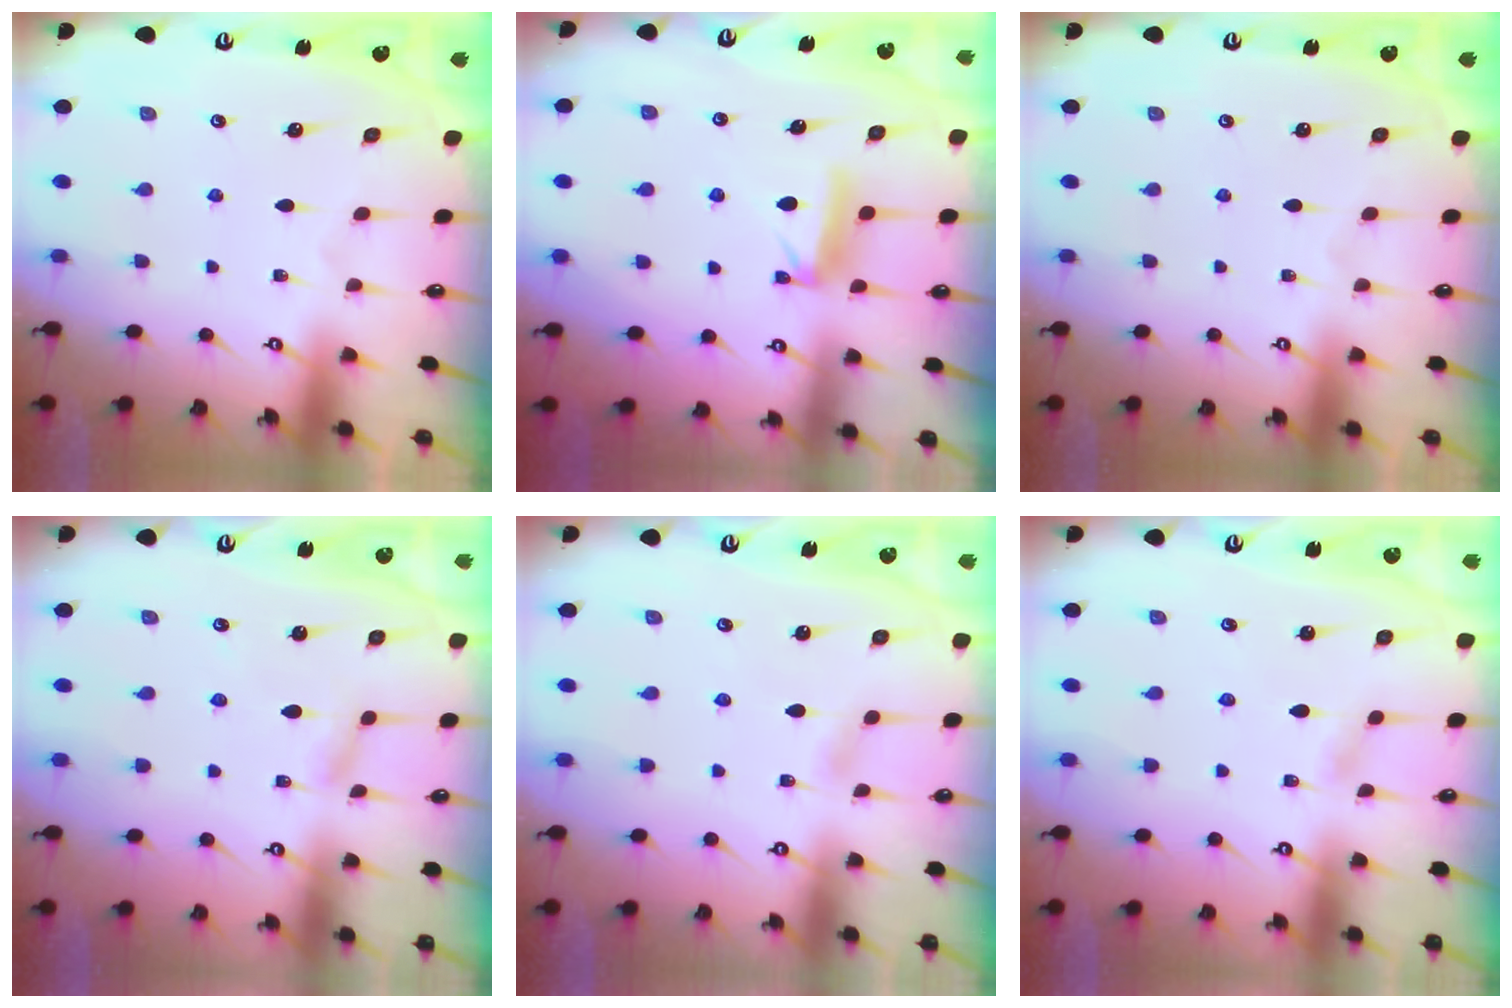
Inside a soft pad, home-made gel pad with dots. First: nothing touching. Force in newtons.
{"total": 7.4, "press": 7.3, "slide": 0.4}
{"total": 0.0}
{"total": 2.8, "press": 2.8, "slide": 0.3}
{"total": 2.7, "press": 2.7, "slide": 0.3}
{"total": 1.8, "press": 1.8, "slide": 0.2}